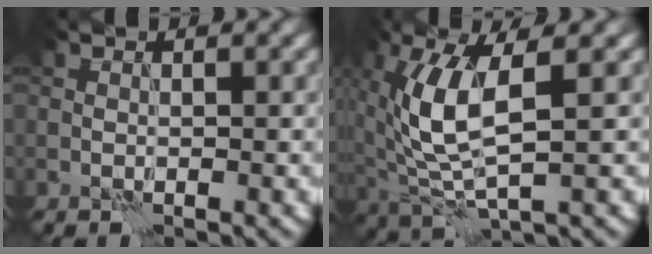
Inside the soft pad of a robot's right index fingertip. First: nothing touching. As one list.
[{"total": 7.1, "force": [1.1, 2.6, 6.5], "torque": [-0.156, 0.001, 0.022]}]